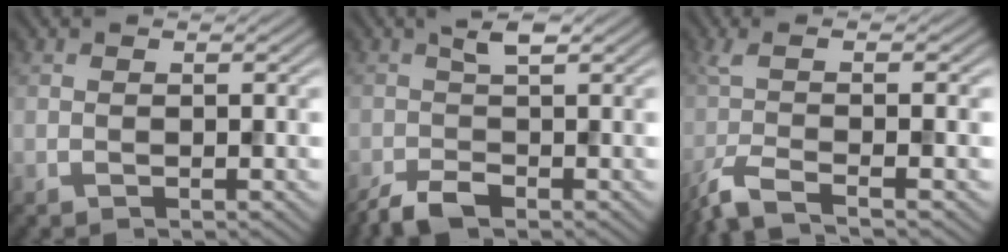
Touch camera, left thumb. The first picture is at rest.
{"total": 3.6, "force": [-1.5, 1.2, 3.1], "torque": [-0.065, -0.001, -0.033]}
{"total": 5.6, "force": [-2.6, 1.1, 4.9], "torque": [-0.086, -0.010, -0.067]}